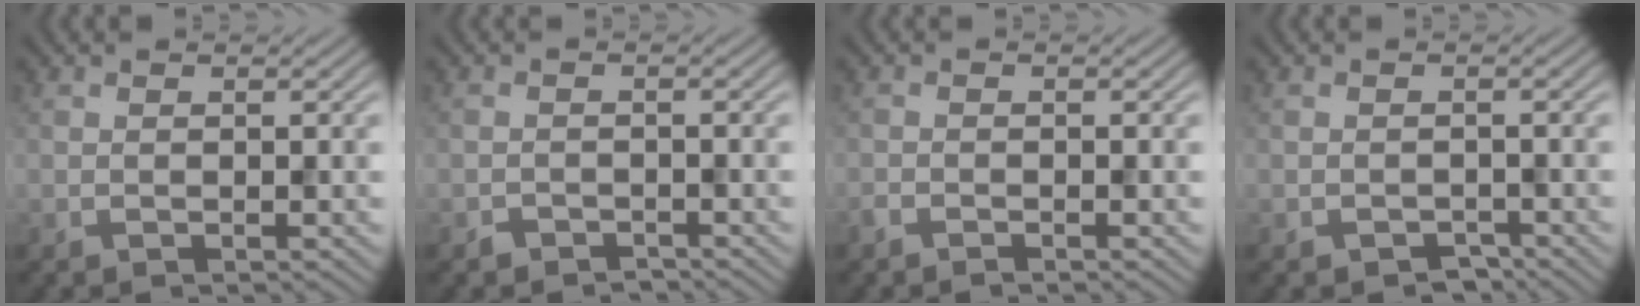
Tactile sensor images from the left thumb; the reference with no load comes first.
{"total": 1.6, "force": [-1.4, 0.7, 0.2], "torque": [-0.002, 0.001, -0.027]}
{"total": 1.0, "force": [-0.9, 0.2, 0.3], "torque": [-0.007, -0.002, -0.021]}
{"total": 1.7, "force": [-1.3, 0.9, 0.6], "torque": [-0.007, -0.003, -0.023]}